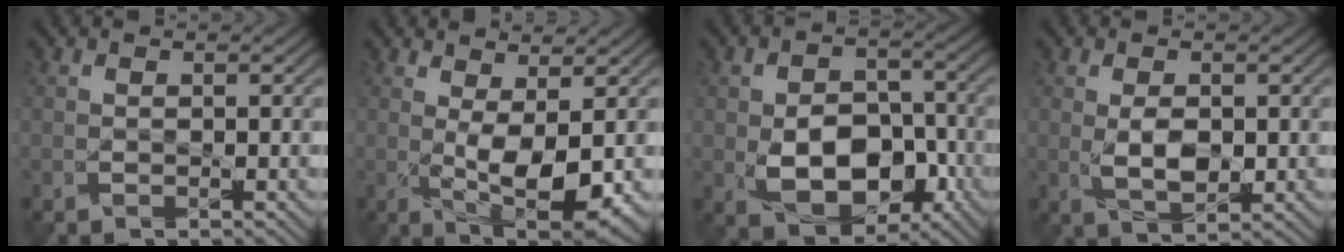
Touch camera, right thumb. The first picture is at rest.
{"total": 6.2, "force": [-0.1, 2.4, 5.7], "torque": [-0.129, -0.014, 0.013]}
{"total": 9.7, "force": [-2.8, 6.5, 6.5], "torque": [-0.112, -0.012, -0.054]}
{"total": 3.9, "force": [0.0, 2.0, 3.3], "torque": [-0.072, -0.008, 0.003]}